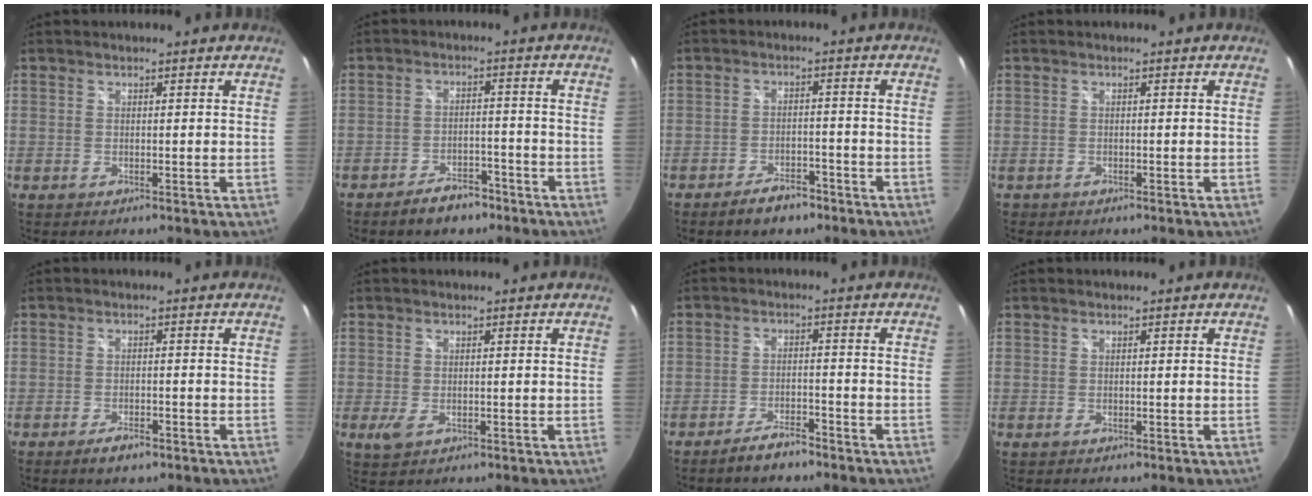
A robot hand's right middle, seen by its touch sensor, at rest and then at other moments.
{"total": 6.6, "force": [-5.1, 3.1, 2.8], "torque": [-0.064, 0.012, -0.068]}
{"total": 5.7, "force": [-4.4, 2.5, 2.6], "torque": [-0.059, 0.007, -0.061]}
{"total": 0.8, "force": [-0.6, 0.6, 0.1], "torque": [-0.006, -0.003, -0.009]}
{"total": 3.4, "force": [-2.4, 1.4, 2.0], "torque": [-0.045, -0.006, -0.041]}
{"total": 2.5, "force": [-0.7, 1.5, 1.9], "torque": [-0.036, -0.008, -0.009]}
{"total": 4.8, "force": [-4.1, 1.3, 2.2], "torque": [-0.058, 0.002, -0.066]}
{"total": 0.0}